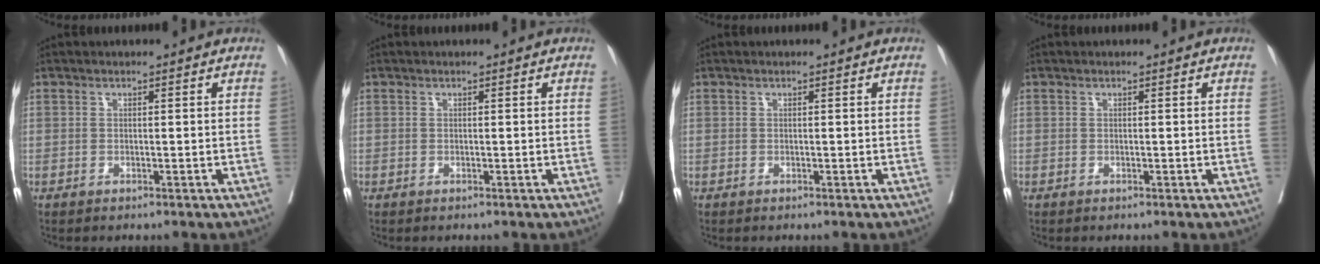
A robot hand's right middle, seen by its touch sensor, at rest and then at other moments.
{"total": 0.0}
{"total": 0.0}
{"total": 0.0}